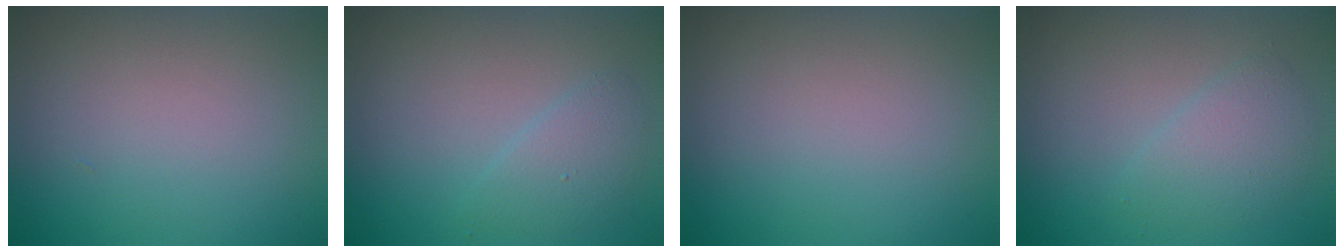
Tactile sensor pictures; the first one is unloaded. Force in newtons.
{"total": 2.0, "press": 2.0, "slide": 0.2}
{"total": 0.0}
{"total": 2.6, "press": 2.6, "slide": 0.3}